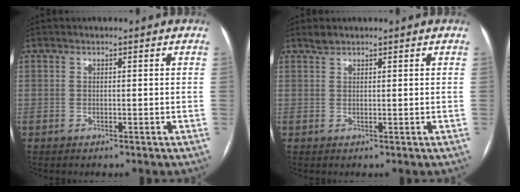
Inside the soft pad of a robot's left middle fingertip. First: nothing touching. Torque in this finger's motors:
{"motor_torque": [0.04, 0.00, 0.00, 0.00]}